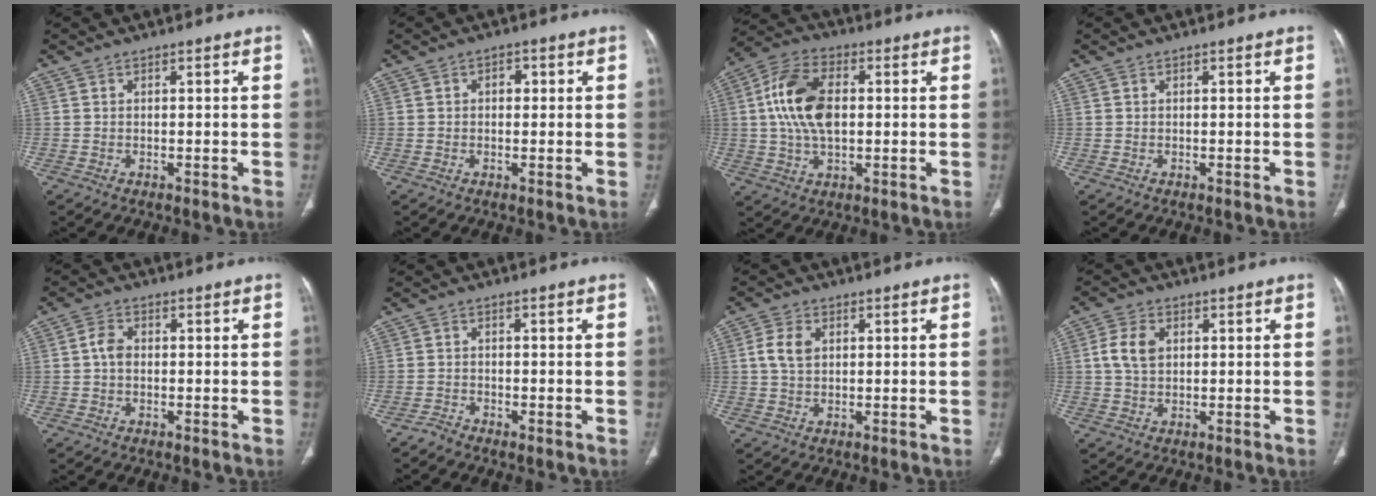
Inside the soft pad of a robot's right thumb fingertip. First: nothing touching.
{"total": 2.1, "force": [0.3, 1.5, 1.4], "torque": [-0.006, 0.002, 0.001]}
{"total": 13.2, "force": [1.3, 7.6, 10.7], "torque": [-0.207, 0.017, 0.020]}
{"total": 0.0}
{"total": 3.0, "force": [0.0, 2.1, 2.1], "torque": [-0.038, 0.007, -0.006]}
{"total": 1.4, "force": [-1.4, 0.2, 0.2], "torque": [-0.004, 0.000, -0.031]}
{"total": 4.7, "force": [1.0, 3.1, 3.3], "torque": [-0.070, 0.004, 0.018]}
{"total": 5.6, "force": [1.1, 3.7, 4.0], "torque": [-0.081, 0.004, 0.020]}